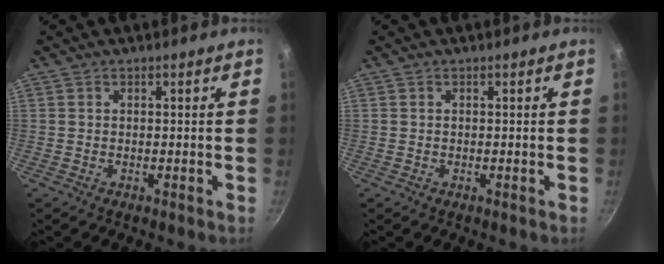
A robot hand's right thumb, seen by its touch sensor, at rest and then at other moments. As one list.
[{"total": 0.0}]